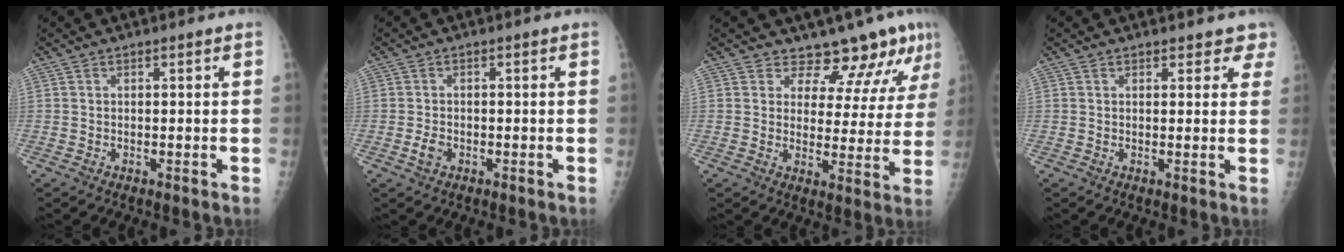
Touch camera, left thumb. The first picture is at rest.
{"total": 2.0, "force": [-0.9, 1.3, 1.2], "torque": [-0.022, 0.006, -0.015]}
{"total": 10.6, "force": [9.2, 4.1, 3.3], "torque": [-0.003, -0.065, 0.111]}
{"total": 3.3, "force": [2.8, 1.6, 0.8], "torque": [0.030, -0.010, 0.020]}